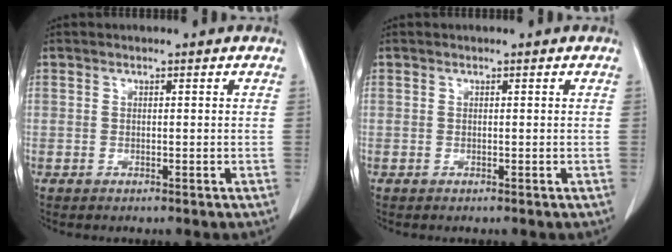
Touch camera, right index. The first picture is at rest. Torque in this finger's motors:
{"motor_torque": [0.00, 0.00, 0.00, 0.00]}